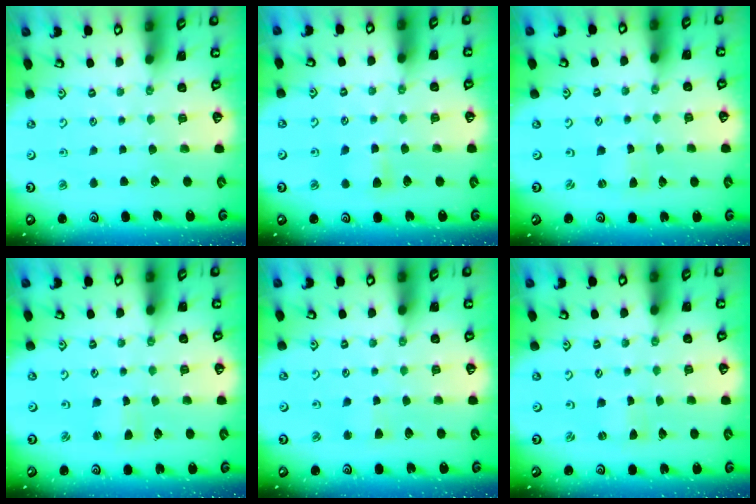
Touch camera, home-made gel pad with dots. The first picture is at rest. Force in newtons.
{"total": 4.5, "press": 4.4, "slide": 0.8}
{"total": 0.5, "press": 0.5, "slide": 0.1}
{"total": 1.9, "press": 1.9, "slide": 0.3}
{"total": 2.1, "press": 2.0, "slide": 0.3}
{"total": 0.0}